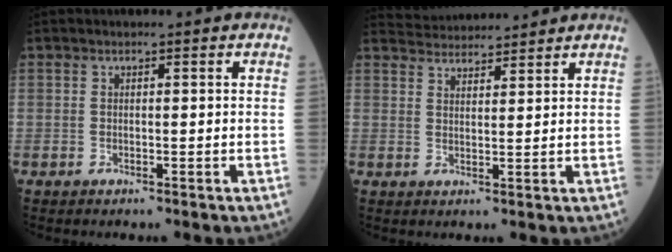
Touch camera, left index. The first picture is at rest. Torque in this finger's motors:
{"motor_torque": [-0.50, -0.79, 0.00, 0.00]}